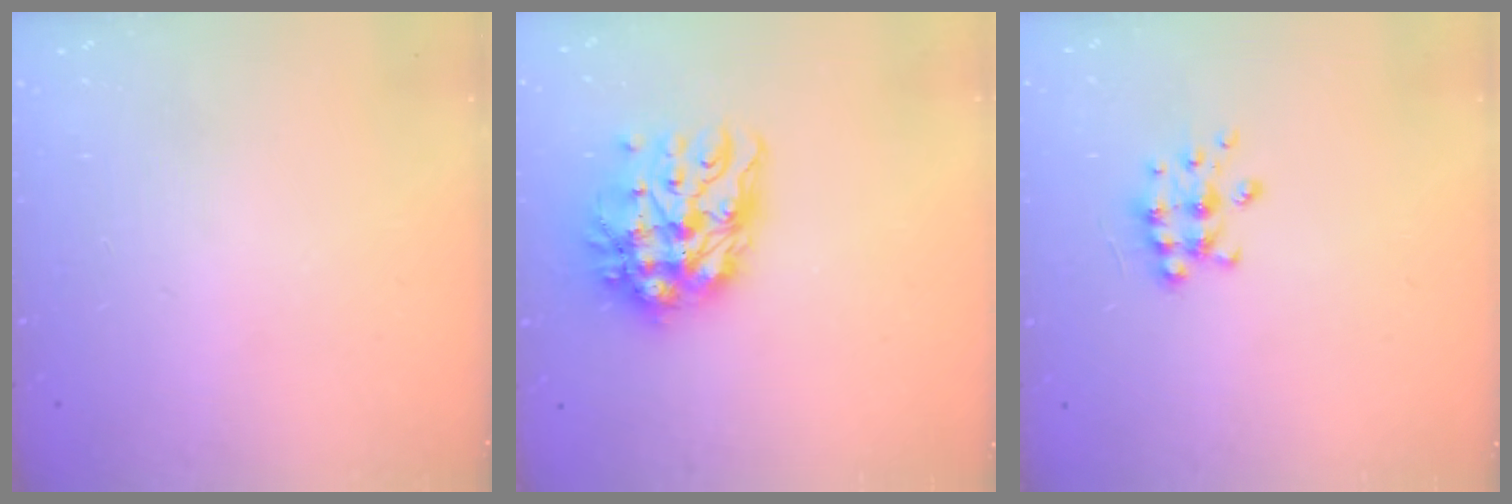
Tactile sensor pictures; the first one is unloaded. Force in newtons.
{"total": 13.6, "press": 13.5, "slide": 1.0}
{"total": 6.8, "press": 6.7, "slide": 0.7}